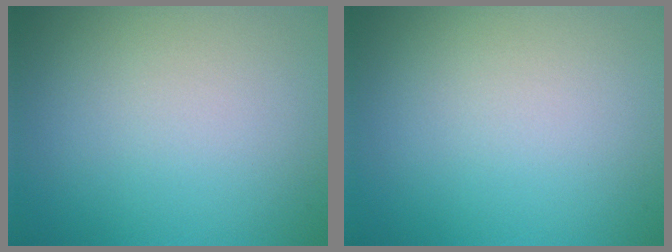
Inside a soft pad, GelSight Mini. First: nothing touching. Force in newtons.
{"total": 0.0}